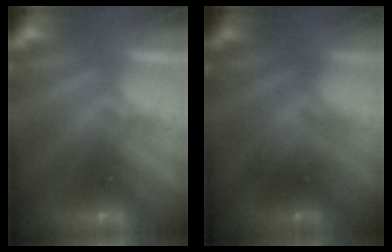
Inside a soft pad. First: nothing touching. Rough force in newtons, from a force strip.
{"total": 2.3}